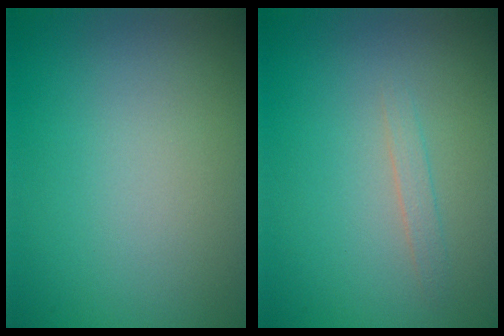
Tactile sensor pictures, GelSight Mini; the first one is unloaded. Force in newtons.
{"total": 0.9, "press": 0.9, "slide": 0.1}